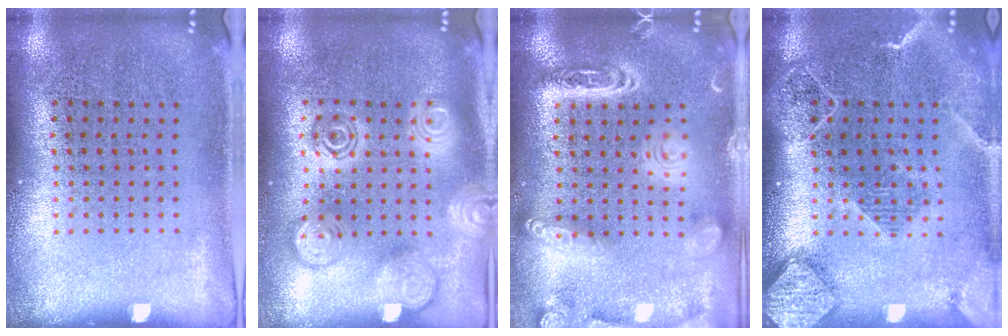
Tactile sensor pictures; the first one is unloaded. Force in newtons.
{"total": 2.9, "press": 2.8, "slide": 0.4}
{"total": 2.7, "press": 2.7, "slide": 0.2}
{"total": 2.3, "press": 2.0, "slide": 1.1}